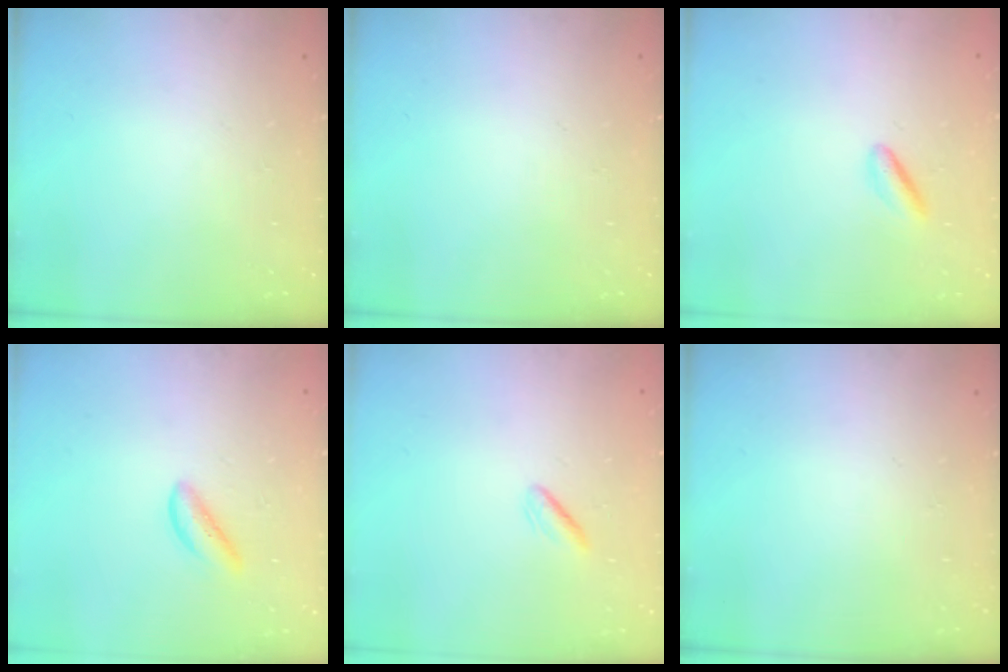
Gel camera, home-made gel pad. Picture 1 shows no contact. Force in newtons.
{"total": 0.0}
{"total": 2.7, "press": 2.6, "slide": 0.7}
{"total": 1.4, "press": 1.4, "slide": 0.4}
{"total": 1.4, "press": 1.1, "slide": 0.9}
{"total": 0.0}